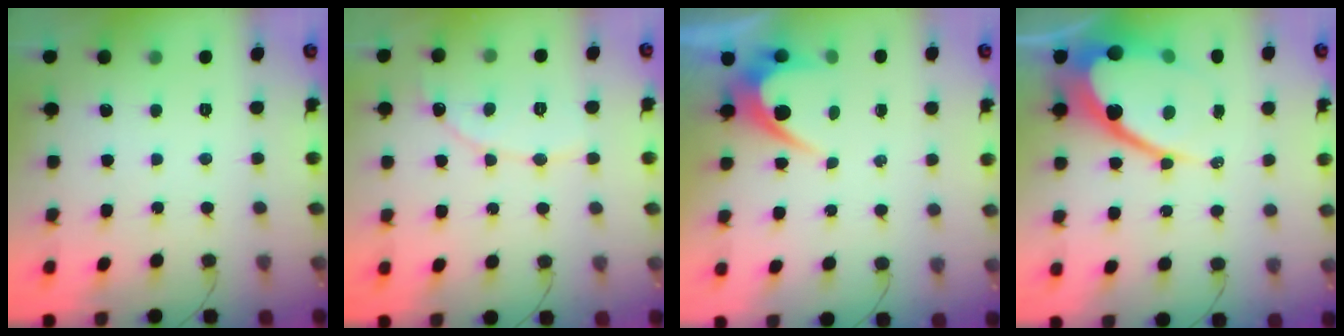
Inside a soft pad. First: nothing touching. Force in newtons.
{"total": 8.8, "press": 8.8, "slide": 0.8}
{"total": 5.7, "press": 5.7, "slide": 0.3}
{"total": 20.2, "press": 20.1, "slide": 1.4}